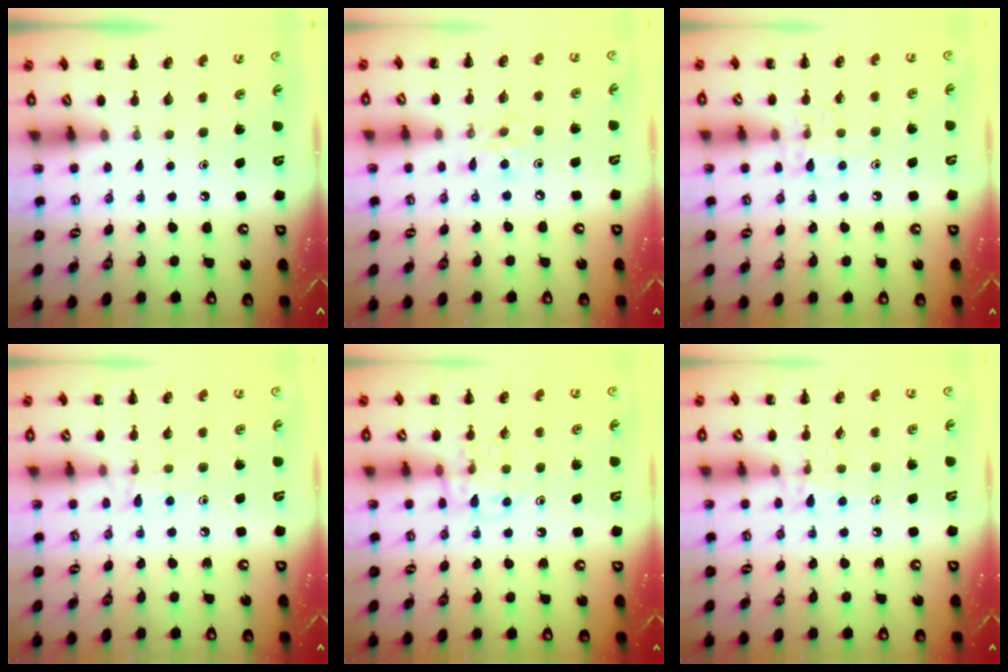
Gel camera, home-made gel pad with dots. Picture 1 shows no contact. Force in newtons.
{"total": 5.2, "press": 5.1, "slide": 0.8}
{"total": 7.1, "press": 7.1, "slide": 0.5}
{"total": 7.0, "press": 6.8, "slide": 1.7}
{"total": 10.6, "press": 10.6, "slide": 1.2}
{"total": 8.0, "press": 7.9, "slide": 1.3}